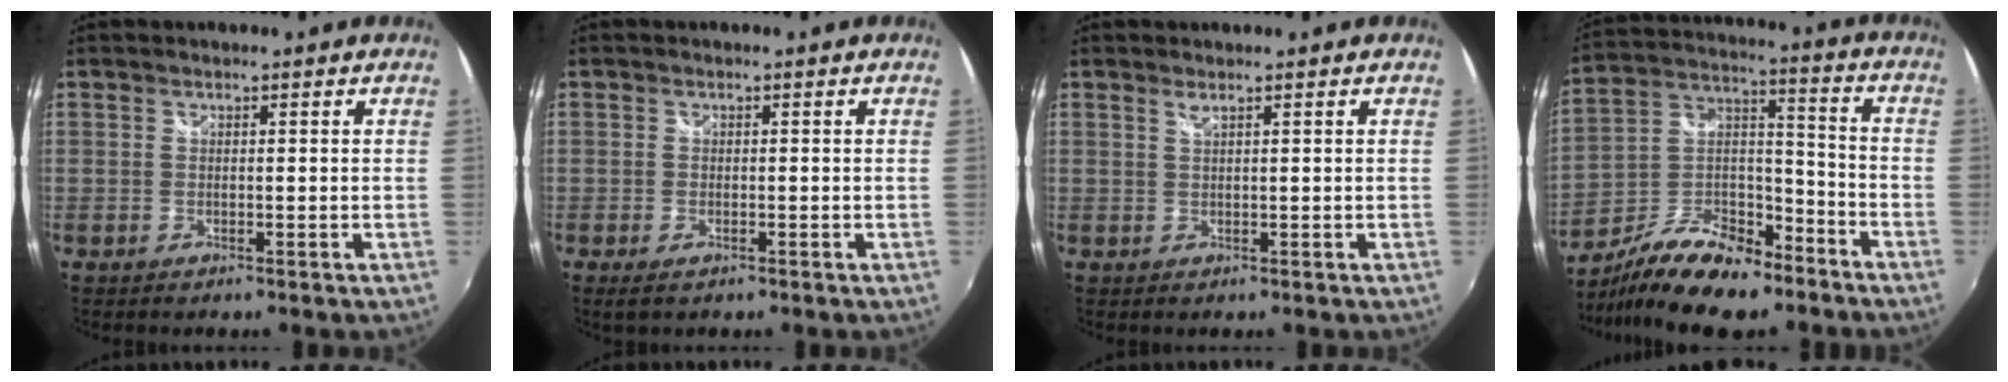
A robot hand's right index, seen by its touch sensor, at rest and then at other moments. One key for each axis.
{"total": 2.2, "fx": -1.3, "fy": 1.1, "fz": 1.4, "tx": -0.028, "ty": -0.008, "tz": -0.022}
{"total": 0.8, "fx": 0.6, "fy": -0.2, "fz": 0.5, "tx": -0.007, "ty": 0.001, "tz": 0.009}
{"total": 18.0, "fx": -12.6, "fy": 7.7, "fz": 10.3, "tx": -0.207, "ty": 0.009, "tz": -0.218}